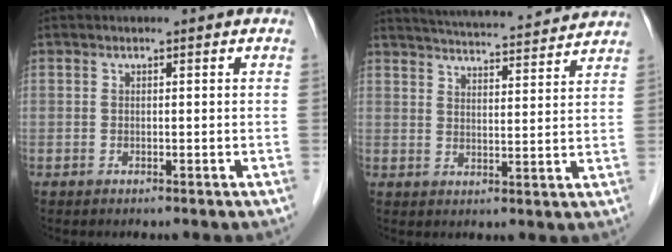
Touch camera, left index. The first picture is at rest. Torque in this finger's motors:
{"motor_torque": [-0.77, -1.14, 0.15, 0.04]}